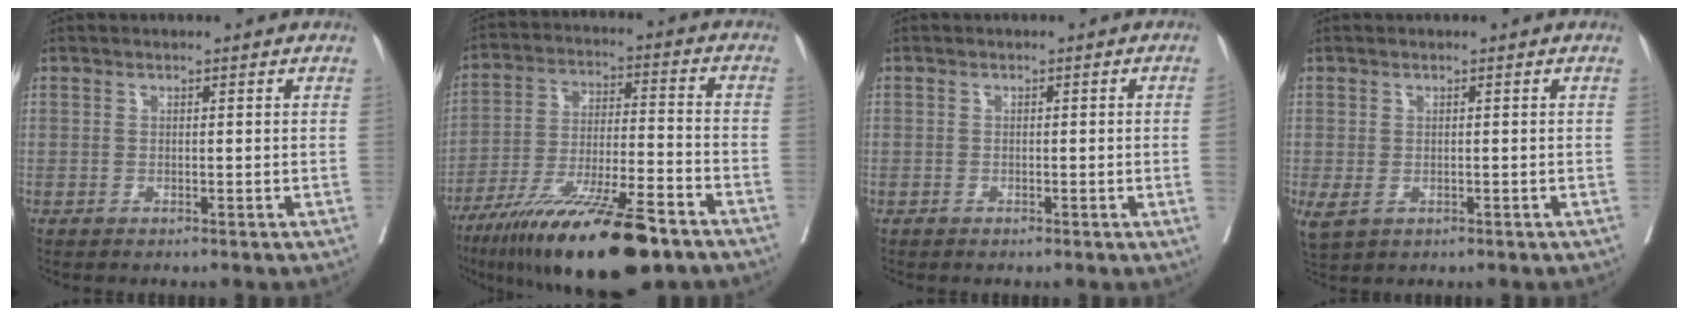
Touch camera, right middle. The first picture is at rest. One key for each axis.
{"total": 19.9, "fx": -13.6, "fy": 3.0, "fz": 14.2, "tx": -0.225, "ty": -0.035, "tz": -0.236}
{"total": 1.2, "fx": -0.3, "fy": -0.1, "fz": 1.2, "tx": -0.019, "ty": 0.004, "tz": -0.003}
{"total": 3.4, "fx": -0.8, "fy": 2.2, "fz": 2.5, "tx": -0.060, "ty": -0.007, "tz": -0.002}